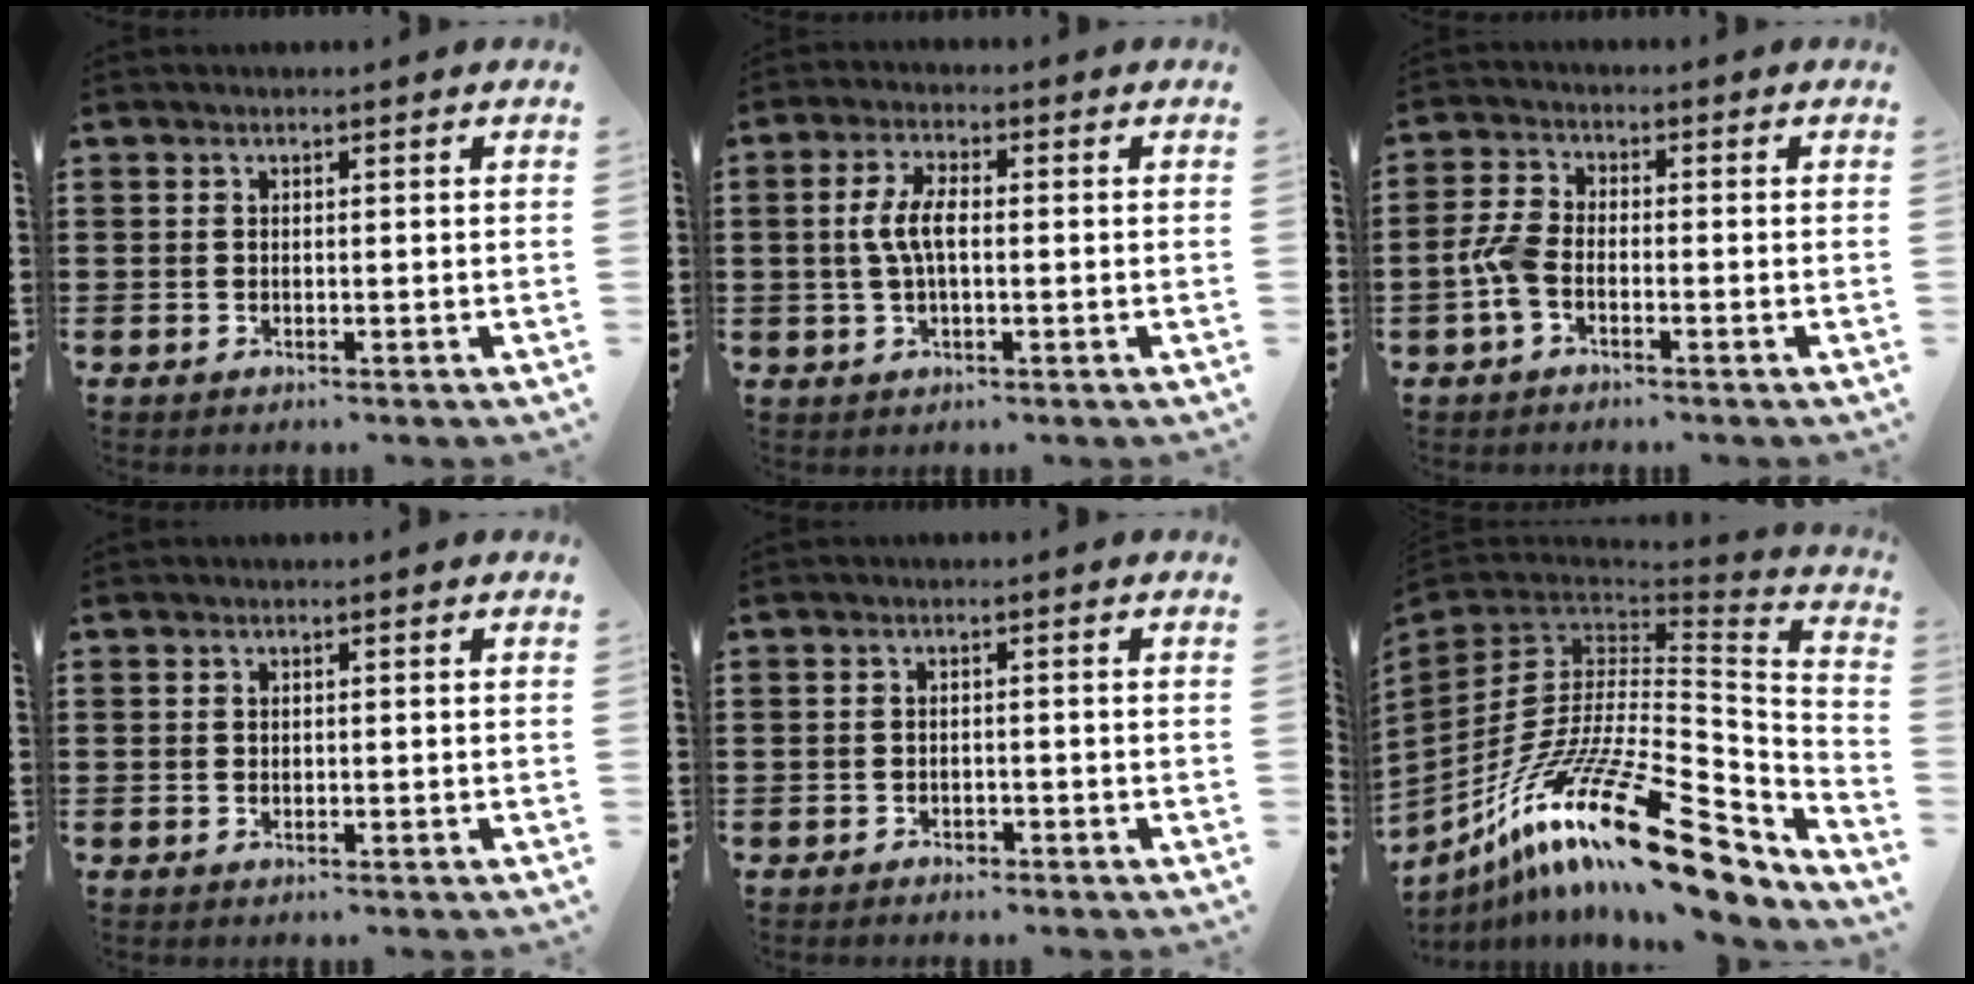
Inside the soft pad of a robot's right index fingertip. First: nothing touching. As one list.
[{"total": 5.4, "force": [0.0, 2.2, 5.0], "torque": [-0.115, 0.000, -0.010]}, {"total": 4.2, "force": [-1.8, 2.0, 3.2], "torque": [-0.084, -0.002, -0.041]}, {"total": 0.0}, {"total": 1.0, "force": [-0.9, 0.4, 0.1], "torque": [-0.006, 0.002, -0.021]}, {"total": 25.9, "force": [-13.9, 9.0, 19.9], "torque": [-0.363, 0.036, -0.242]}]